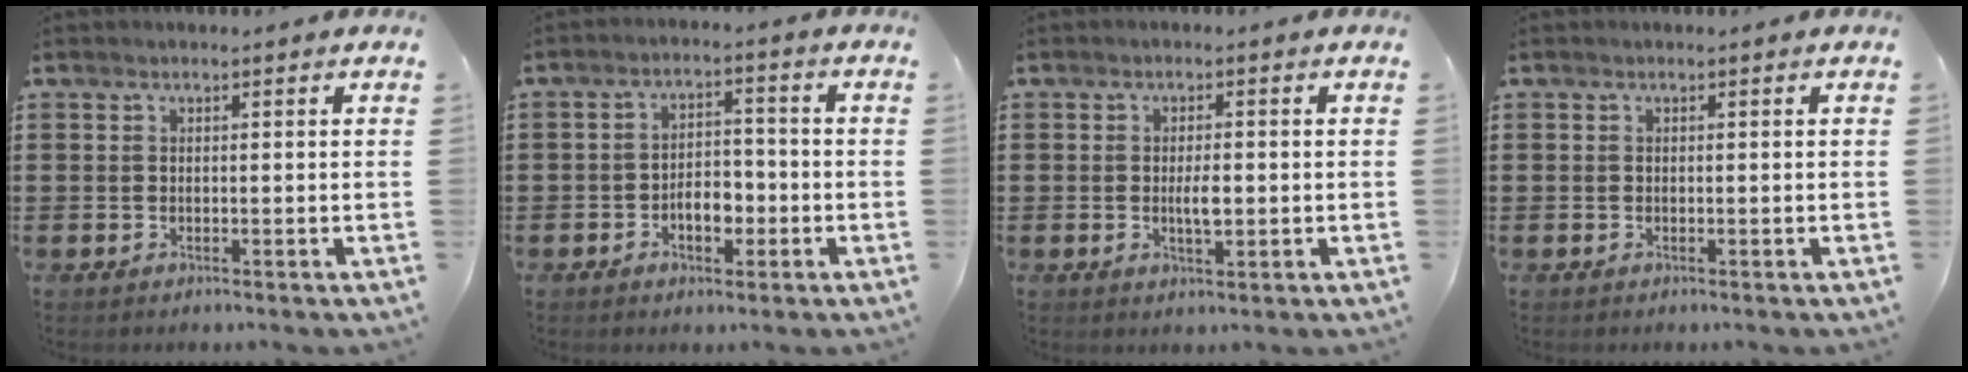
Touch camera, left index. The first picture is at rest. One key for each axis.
{"total": 4.7, "fx": -1.8, "fy": 2.6, "fz": 3.5, "tx": -0.055, "ty": 0.004, "tz": -0.035}
{"total": 3.2, "fx": -0.2, "fy": 1.0, "fz": 3.0, "tx": -0.056, "ty": -0.001, "tz": -0.003}
{"total": 0.0}